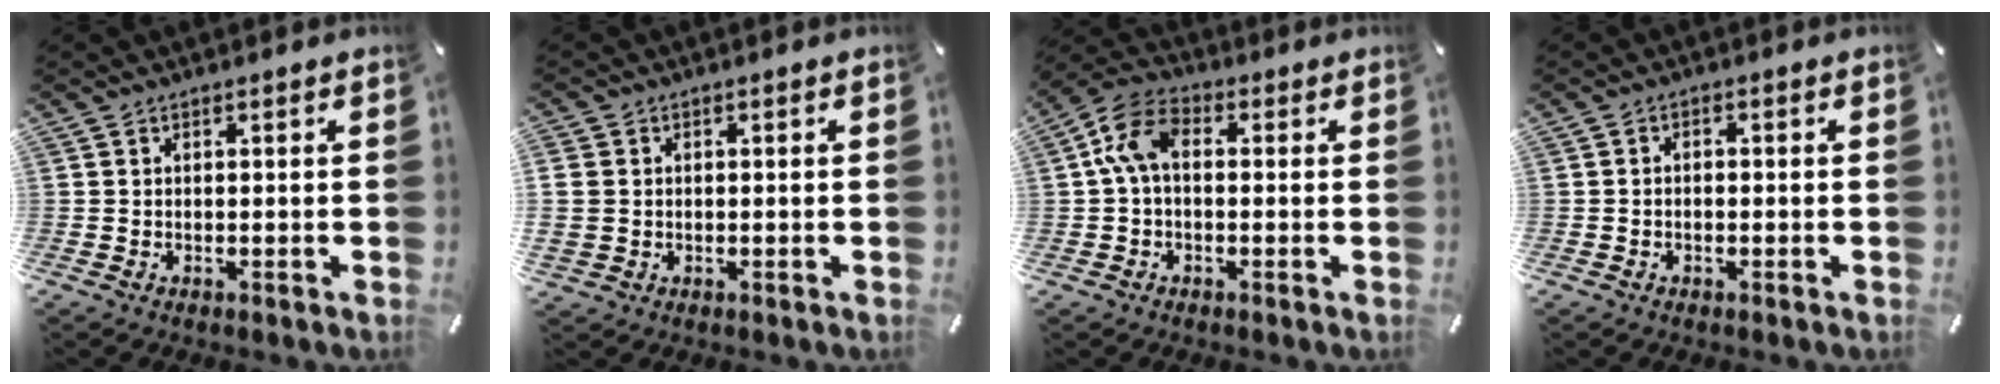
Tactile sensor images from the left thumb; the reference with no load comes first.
{"total": 3.7, "force": [0.2, 3.4, 1.4], "torque": [-0.025, 0.001, 0.003]}
{"total": 9.4, "force": [0.7, 6.2, 7.0], "torque": [-0.154, 0.012, 0.013]}
{"total": 1.4, "force": [-0.7, 0.8, 0.9], "torque": [-0.016, 0.003, -0.014]}